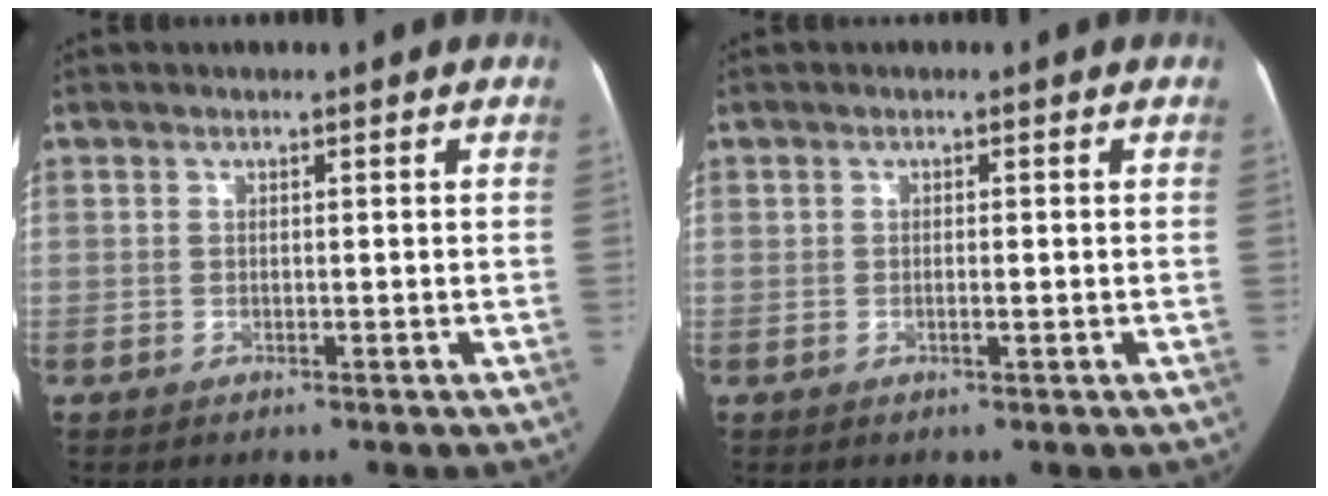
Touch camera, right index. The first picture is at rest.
{"total": 0.8, "force": [-0.1, 0.1, 0.8], "torque": [-0.011, 0.001, 0.000]}